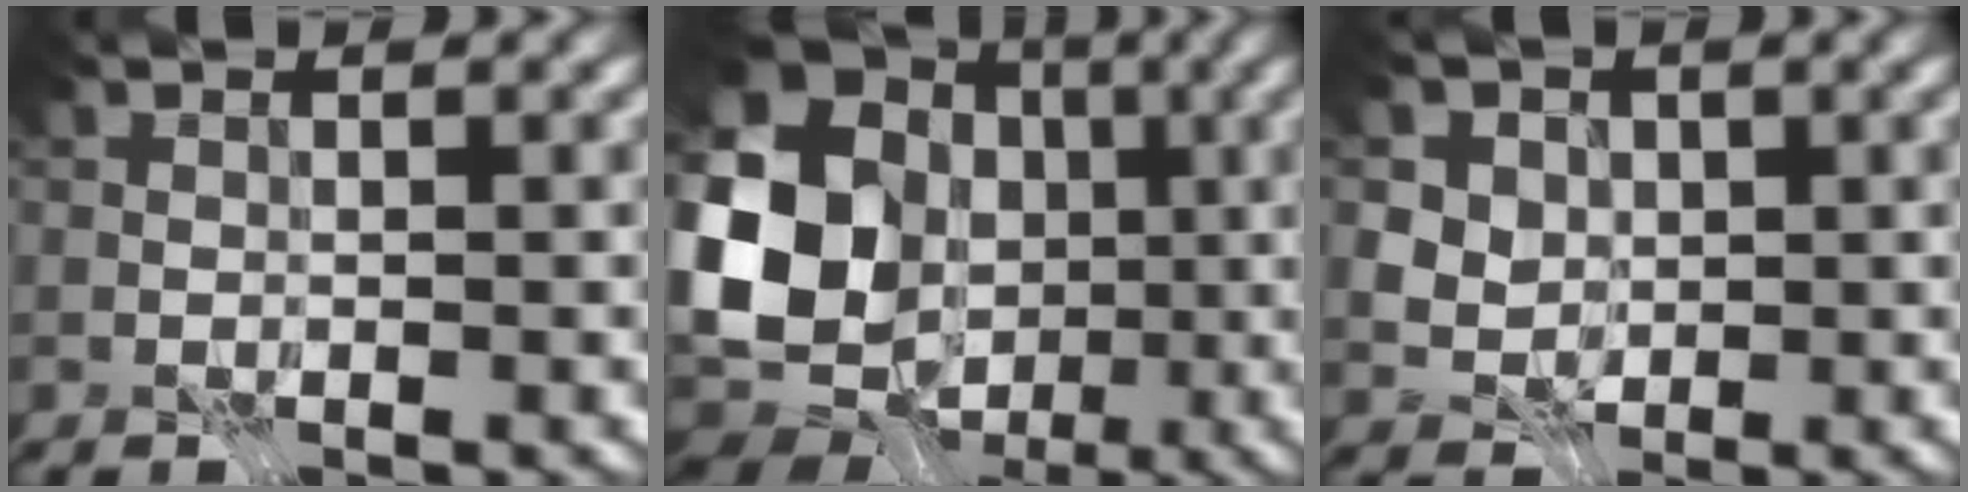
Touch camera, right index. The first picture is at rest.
{"total": 17.6, "force": [-1.3, 14.9, 9.3], "torque": [-0.208, -0.017, -0.023]}
{"total": 4.9, "force": [1.4, 4.2, 1.9], "torque": [-0.040, 0.005, 0.017]}